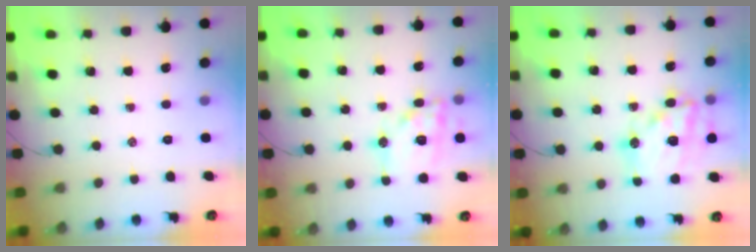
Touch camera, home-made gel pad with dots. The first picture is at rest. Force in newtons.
{"total": 15.7, "press": 15.5, "slide": 2.1}
{"total": 20.6, "press": 20.3, "slide": 3.9}